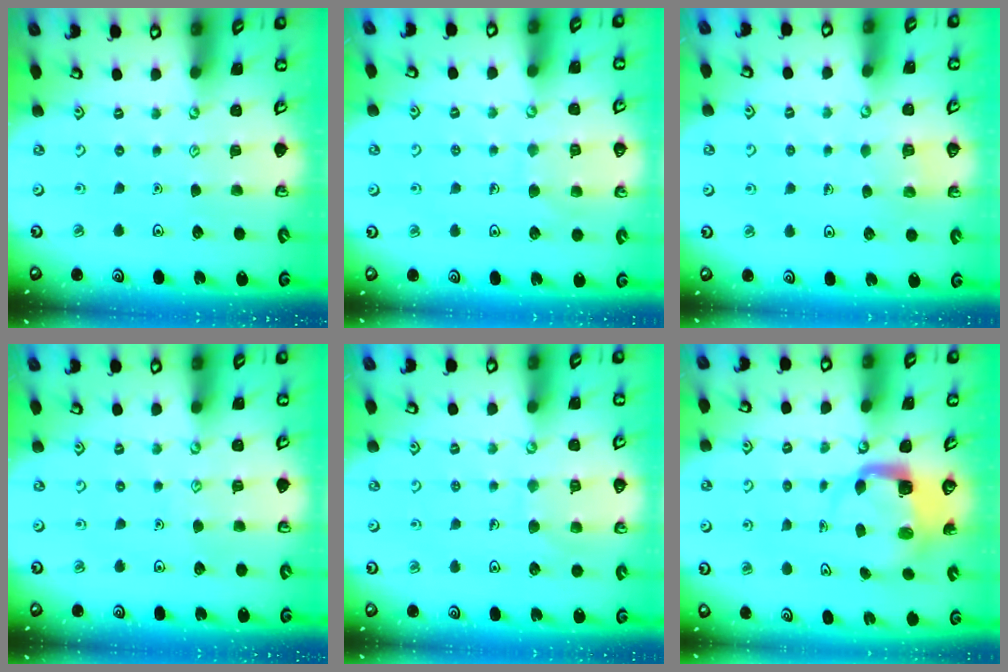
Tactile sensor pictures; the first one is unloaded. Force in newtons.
{"total": 7.4, "press": 7.4, "slide": 0.4}
{"total": 2.7, "press": 2.7, "slide": 0.1}
{"total": 3.1, "press": 3.1, "slide": 0.3}
{"total": 6.6, "press": 6.6, "slide": 0.6}
{"total": 4.1, "press": 4.0, "slide": 0.4}